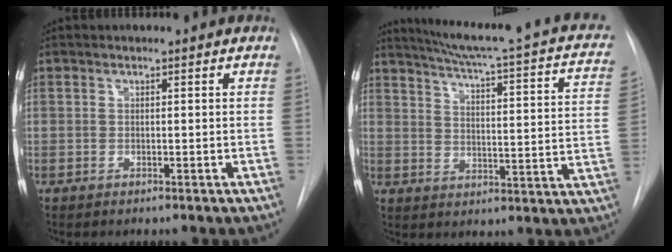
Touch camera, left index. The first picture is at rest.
{"total": 21.4, "force": [17.3, 2.3, 12.4], "torque": [-0.172, -0.033, 0.203]}